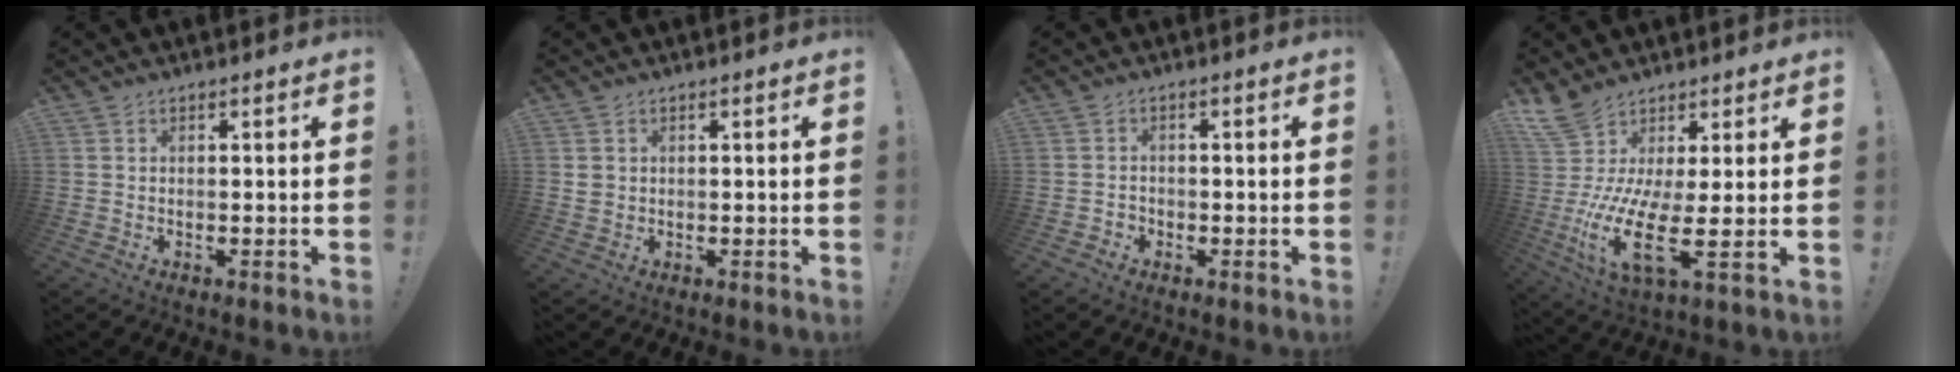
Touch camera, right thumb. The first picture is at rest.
{"total": 1.8, "force": [0.5, 1.6, 0.8], "torque": [-0.012, 0.002, 0.011]}
{"total": 1.8, "force": [-1.0, 1.4, 0.5], "torque": [-0.005, 0.000, -0.019]}
{"total": 12.8, "force": [3.2, 3.0, 12.1], "torque": [-0.267, -0.056, 0.057]}